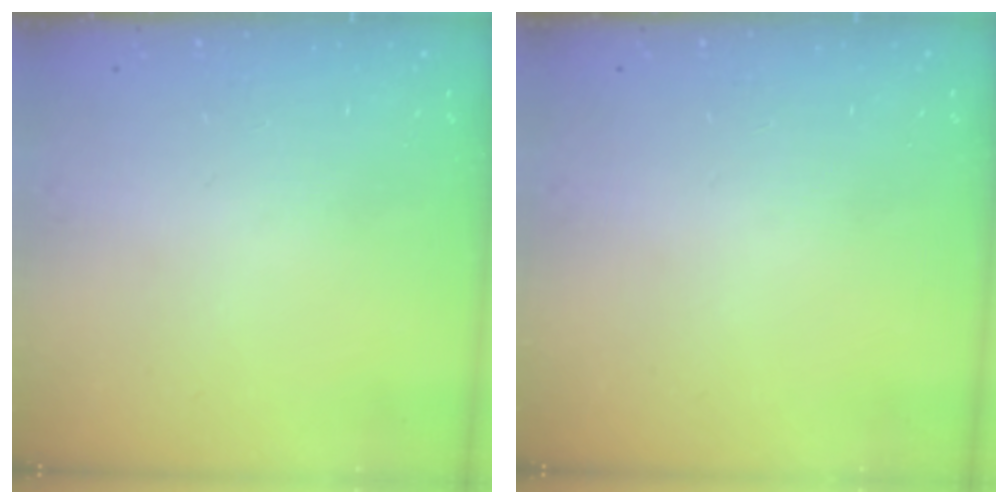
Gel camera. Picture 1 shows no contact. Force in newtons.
{"total": 0.0}